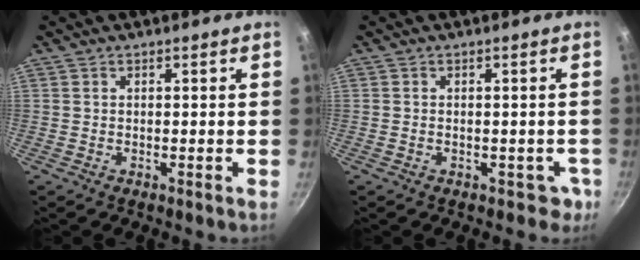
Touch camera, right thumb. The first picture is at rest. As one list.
[{"total": 3.1, "force": [-1.1, 2.4, 1.5], "torque": [0.007, 0.023, 0.003]}]